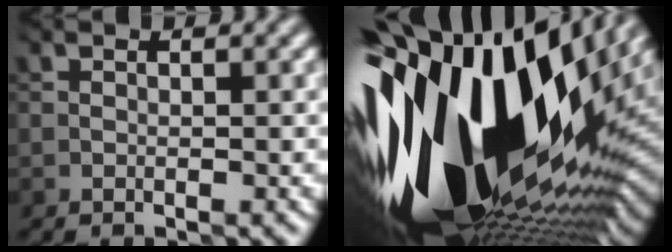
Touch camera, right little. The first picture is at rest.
{"total": 20.2, "force": [0.8, 10.9, 17.0], "torque": [-0.339, -0.033, 0.011]}